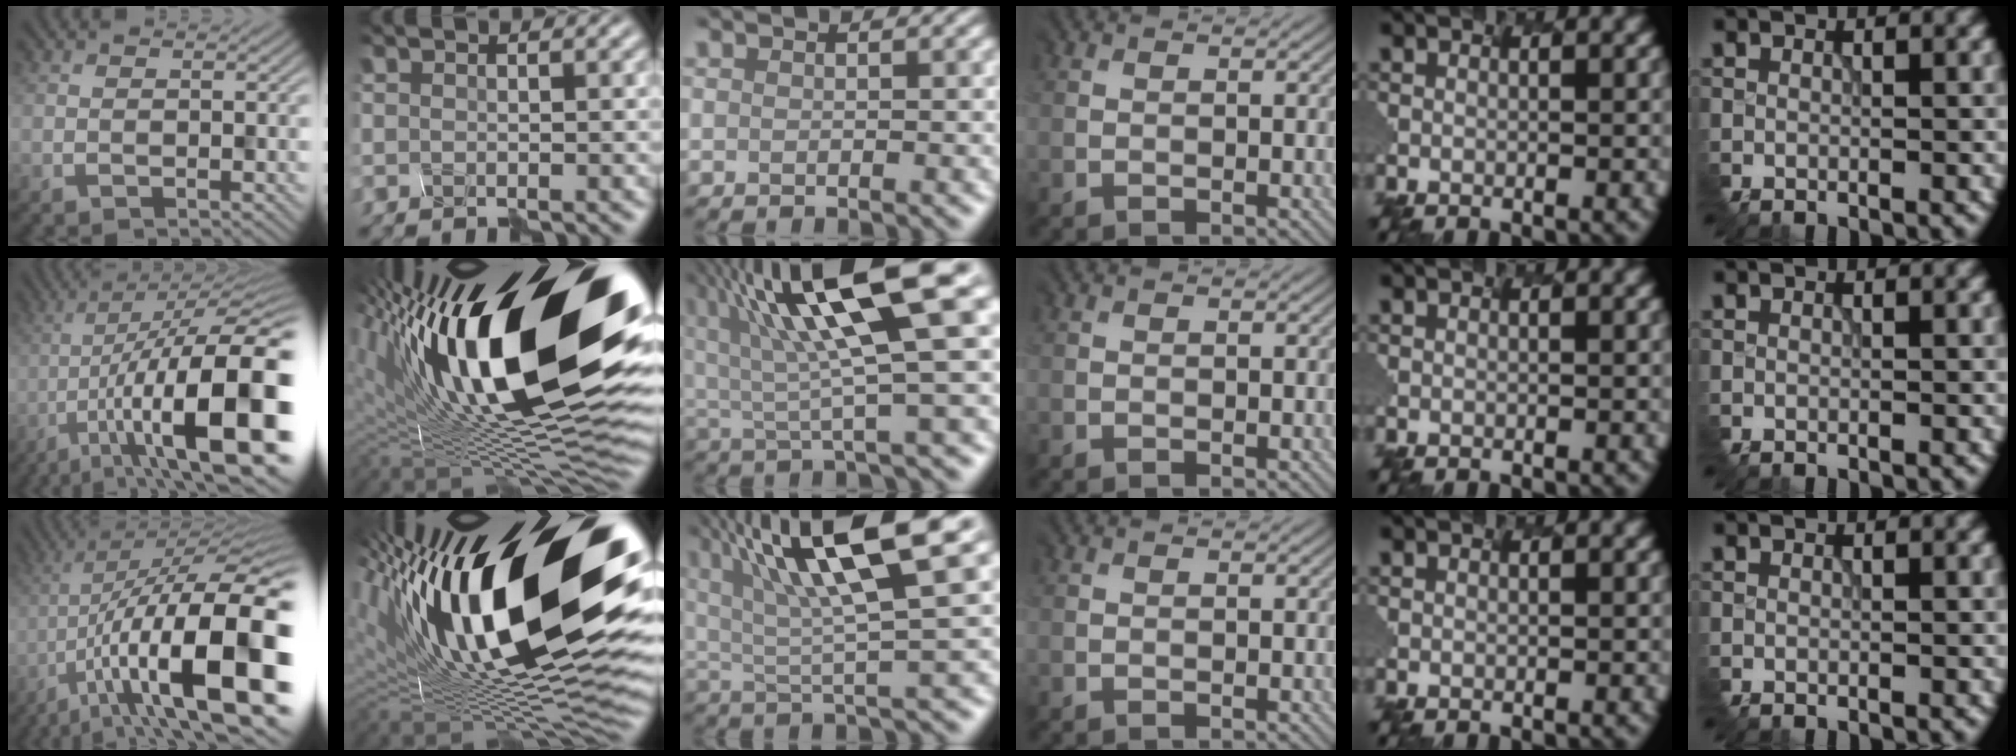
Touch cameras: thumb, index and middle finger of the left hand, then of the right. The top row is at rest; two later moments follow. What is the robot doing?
{"motion": "shake", "object": "plastic piggy bank"}